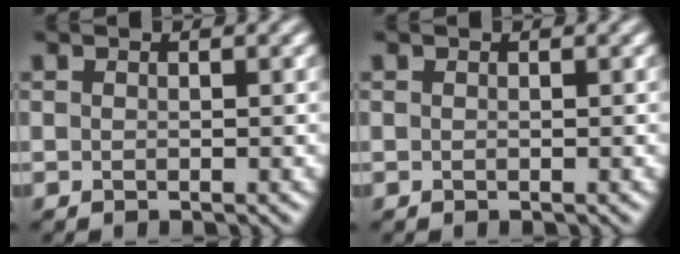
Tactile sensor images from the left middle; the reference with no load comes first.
{"total": 0.0}